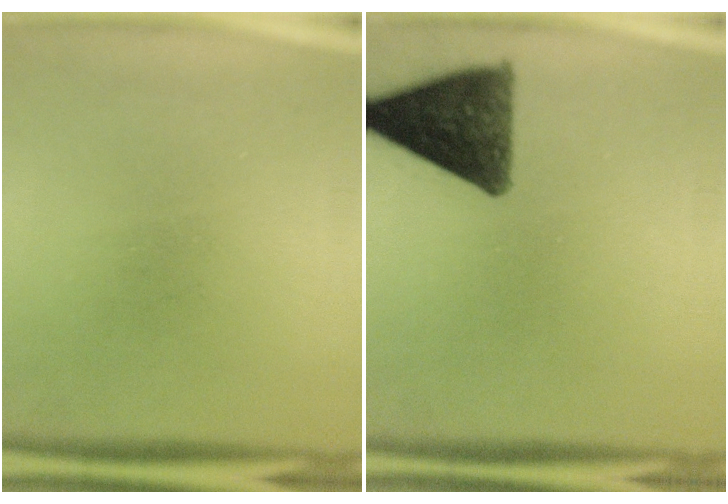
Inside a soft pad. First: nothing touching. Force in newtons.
{"total": 11.5}